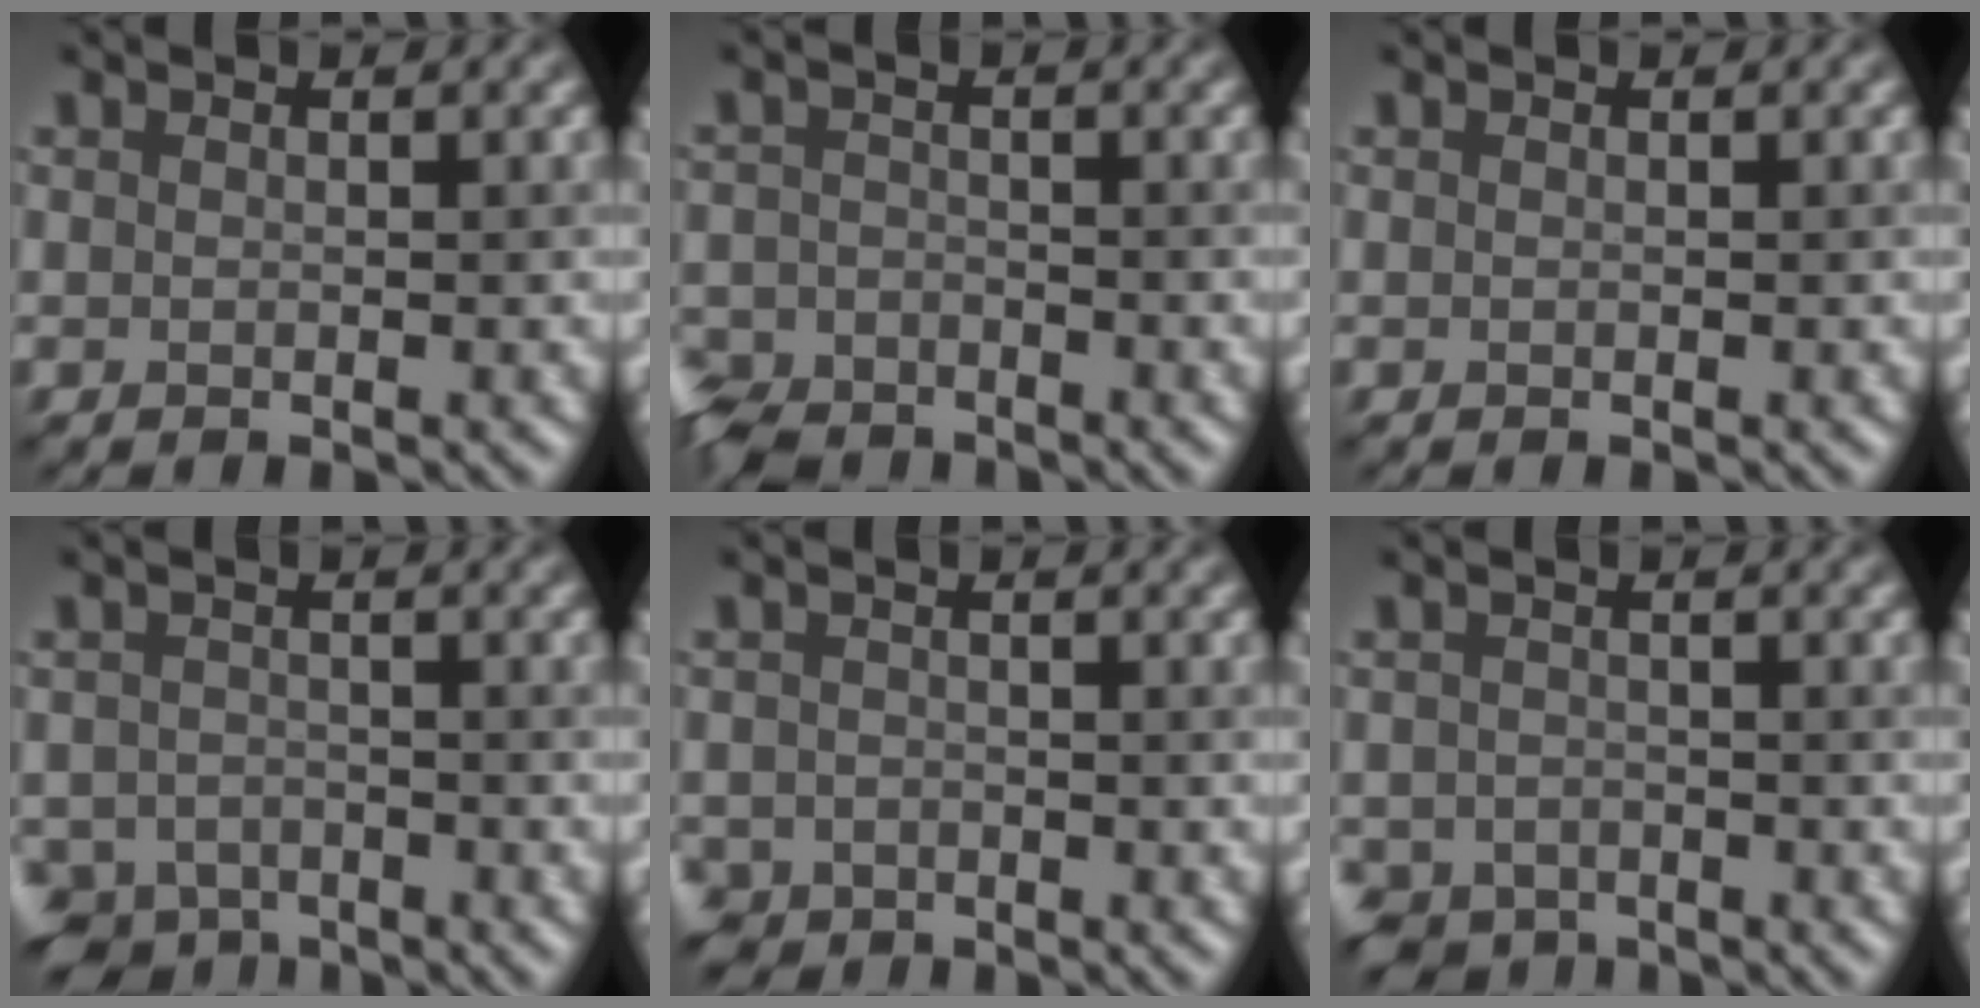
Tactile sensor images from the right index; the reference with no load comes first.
{"total": 4.6, "force": [-3.9, 2.0, 1.2], "torque": [-0.025, -0.010, -0.082]}
{"total": 0.0}
{"total": 4.7, "force": [-3.5, 2.9, 1.1], "torque": [-0.005, -0.001, -0.064]}
{"total": 2.6, "force": [-1.8, 1.8, 0.4], "torque": [0.014, 0.004, -0.033]}
{"total": 3.9, "force": [-3.0, 2.4, 0.6], "torque": [0.009, 0.001, -0.049]}